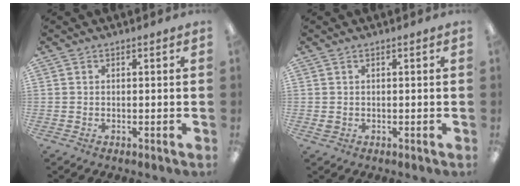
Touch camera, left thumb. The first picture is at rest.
{"total": 0.7, "force": [0.1, 0.6, 0.3], "torque": [-0.007, 0.002, 0.001]}